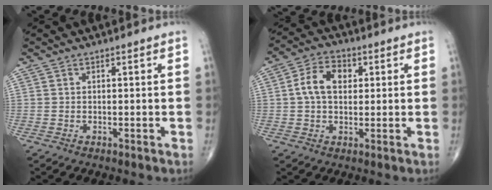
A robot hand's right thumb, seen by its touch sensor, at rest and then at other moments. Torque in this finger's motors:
{"motor_torque": [0.49, 0.46, 0.65, 0.05, 0.24]}